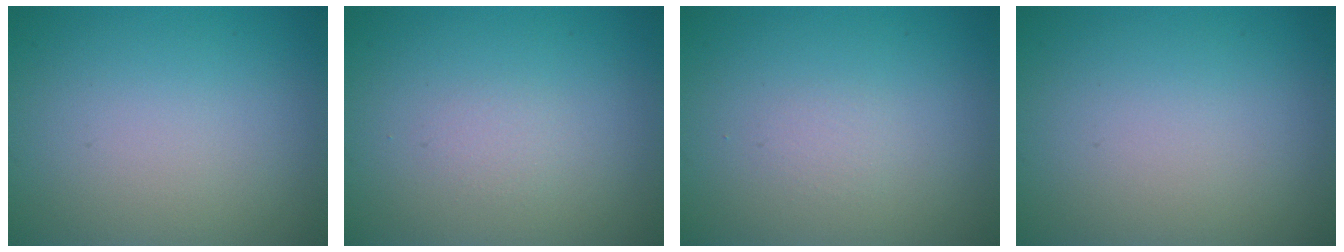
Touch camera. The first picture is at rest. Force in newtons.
{"total": 0.7, "press": 0.7, "slide": 0.0}
{"total": 0.0}
{"total": 0.0}